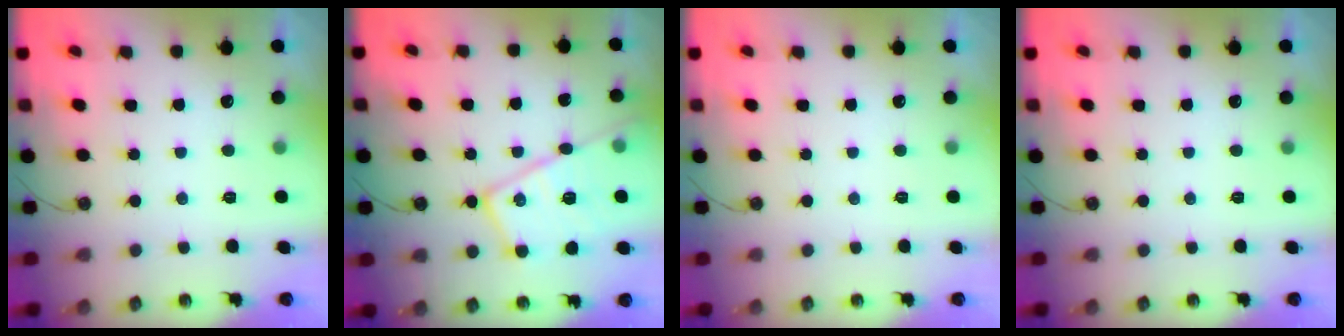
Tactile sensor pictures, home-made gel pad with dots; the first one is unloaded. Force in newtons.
{"total": 19.4, "press": 19.3, "slide": 1.9}
{"total": 0.0}
{"total": 0.0}